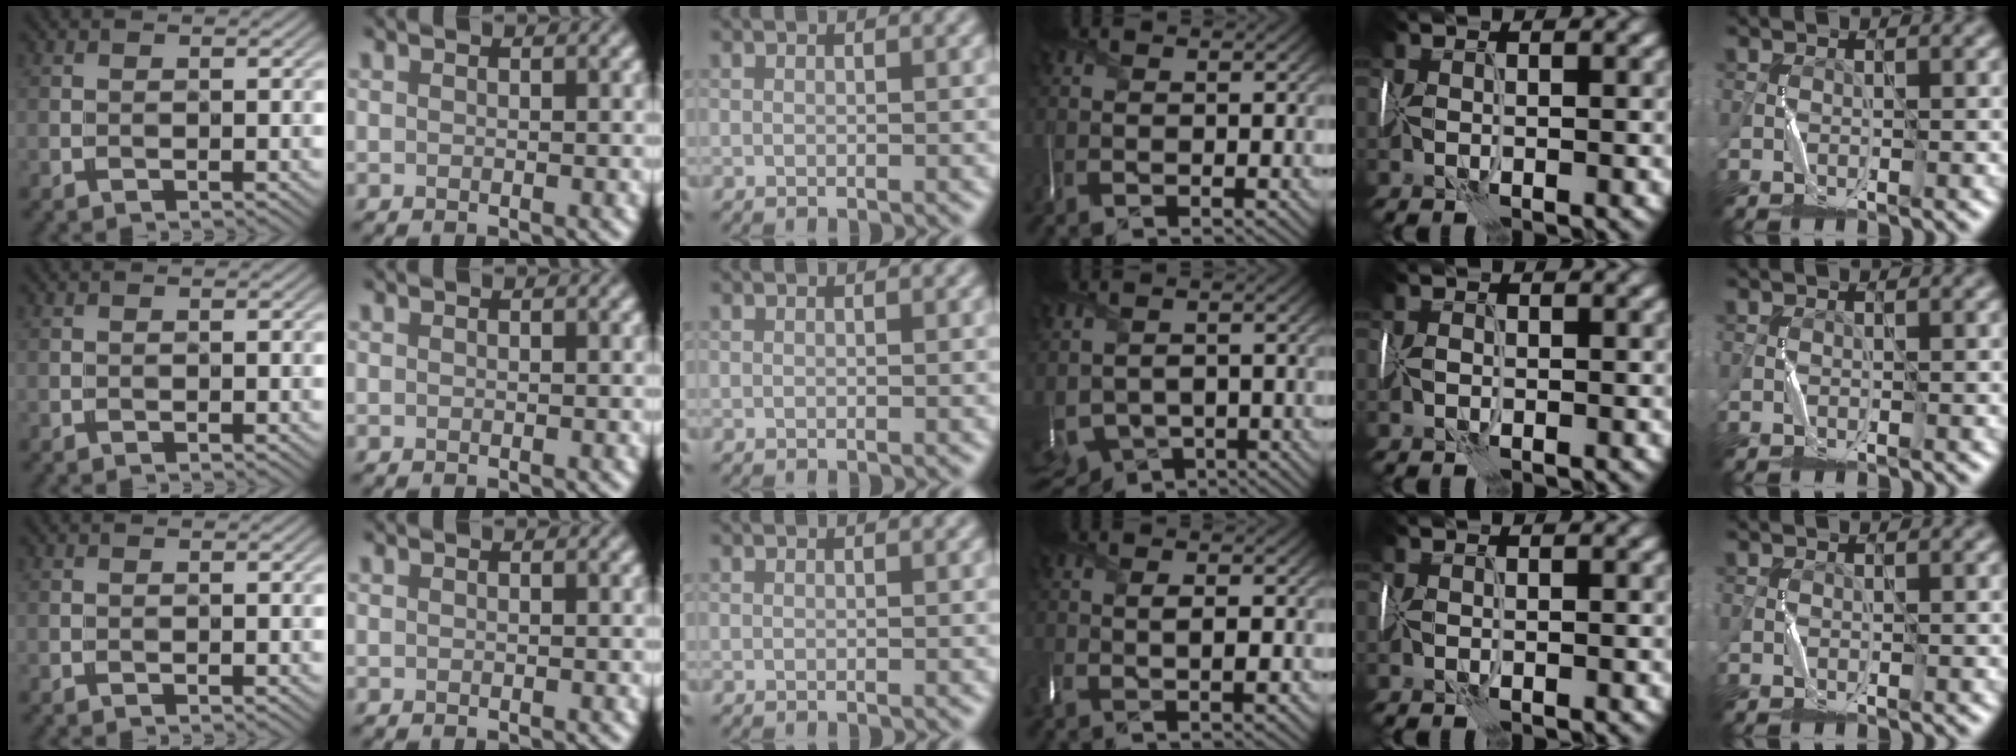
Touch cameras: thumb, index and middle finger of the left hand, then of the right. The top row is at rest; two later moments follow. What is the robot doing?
{"motion": "wrap", "object": "sponge"}